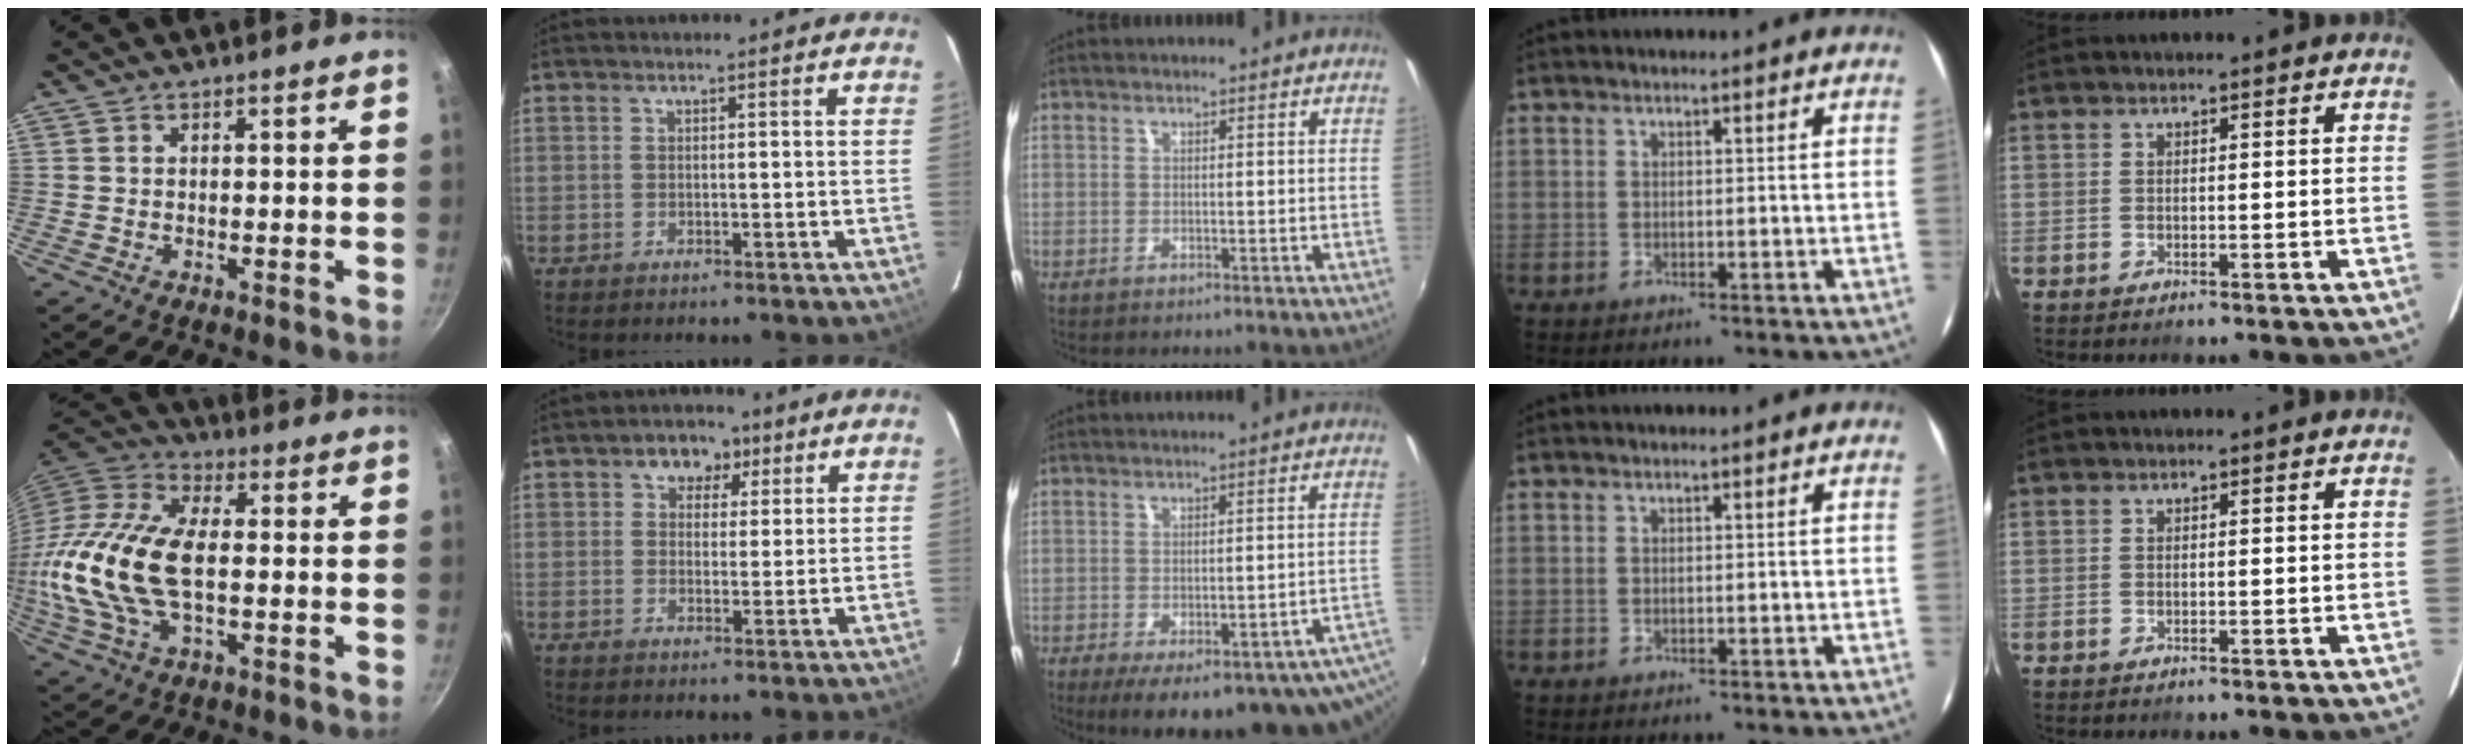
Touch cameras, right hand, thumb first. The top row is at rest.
{"thumb": {"total": 23.1, "force": [-1.0, 12.8, 19.3], "torque": [-0.403, 0.029, -0.027]}, "index": {"total": 5.9, "force": [2.7, 4.6, 2.6], "torque": [-0.035, 0.014, 0.037]}, "middle": {"total": 19.7, "force": [-12.2, 6.3, 14.2], "torque": [-0.181, -0.044, -0.144]}}